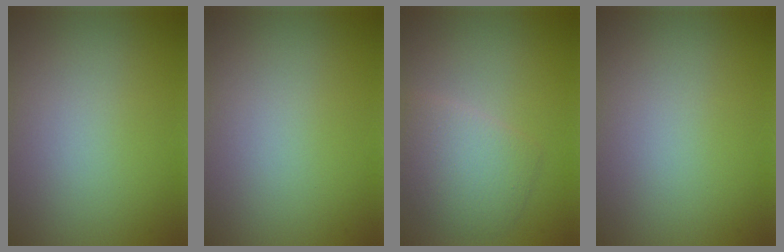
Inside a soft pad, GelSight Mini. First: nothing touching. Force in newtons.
{"total": 0.0}
{"total": 3.7, "press": 3.7, "slide": 0.1}
{"total": 0.0}